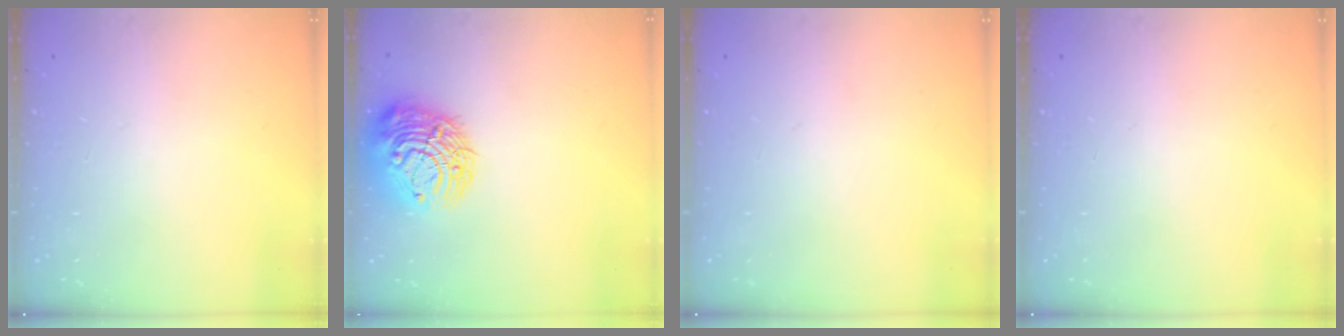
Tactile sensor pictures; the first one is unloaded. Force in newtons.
{"total": 14.8, "press": 14.7, "slide": 1.5}
{"total": 0.0}
{"total": 0.0}